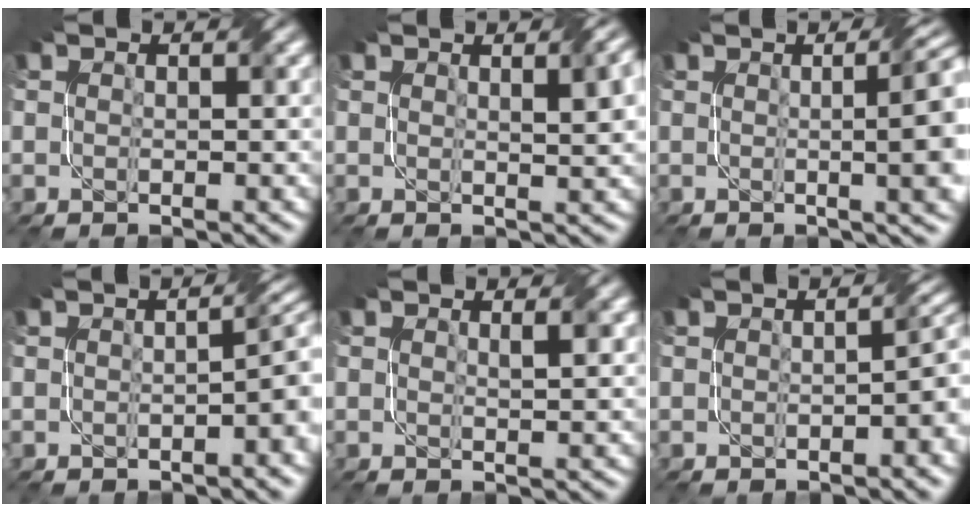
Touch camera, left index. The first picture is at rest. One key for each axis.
{"total": 3.6, "fx": 1.6, "fy": 1.1, "fz": 3.1, "tx": -0.031, "ty": 0.005, "tz": 0.023}
{"total": 10.5, "fx": 1.1, "fy": 4.1, "fz": 9.6, "tx": -0.059, "ty": 0.025, "tz": 0.000}
{"total": 4.0, "fx": -0.6, "fy": 1.2, "fz": 3.7, "tx": -0.032, "ty": 0.010, "tz": -0.003}
{"total": 1.1, "fx": 0.7, "fy": 0.2, "fz": 0.8, "tx": -0.009, "ty": 0.000, "tz": 0.013}
{"total": 3.0, "fx": -0.5, "fy": 0.9, "fz": 2.8, "tx": -0.029, "ty": 0.010, "tz": -0.004}